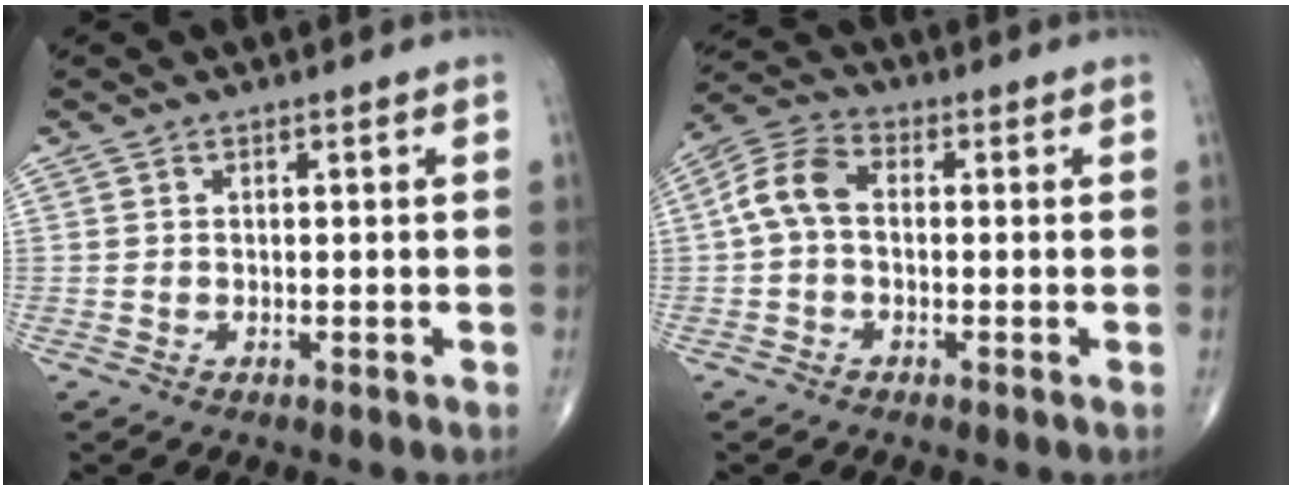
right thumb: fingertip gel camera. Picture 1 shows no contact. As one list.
[{"total": 6.9, "force": [-0.1, 4.4, 5.3], "torque": [-0.105, 0.022, -0.015]}]